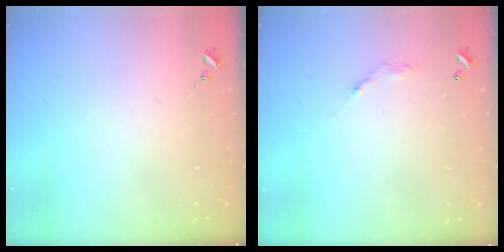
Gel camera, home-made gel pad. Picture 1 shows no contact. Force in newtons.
{"total": 5.7, "press": 5.7, "slide": 0.4}